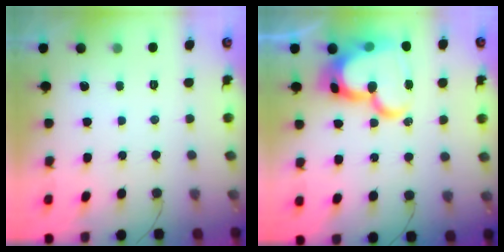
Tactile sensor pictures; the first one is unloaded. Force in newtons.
{"total": 23.4, "press": 23.3, "slide": 2.4}